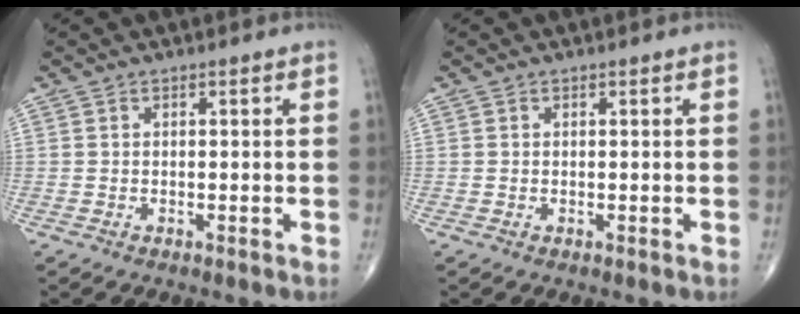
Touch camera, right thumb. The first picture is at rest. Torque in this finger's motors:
{"motor_torque": [-0.04, -0.01, -0.01, -0.01, 0.00]}